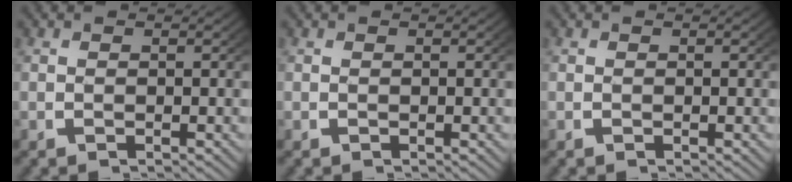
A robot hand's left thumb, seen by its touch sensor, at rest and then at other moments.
{"total": 0.0}
{"total": 0.0}